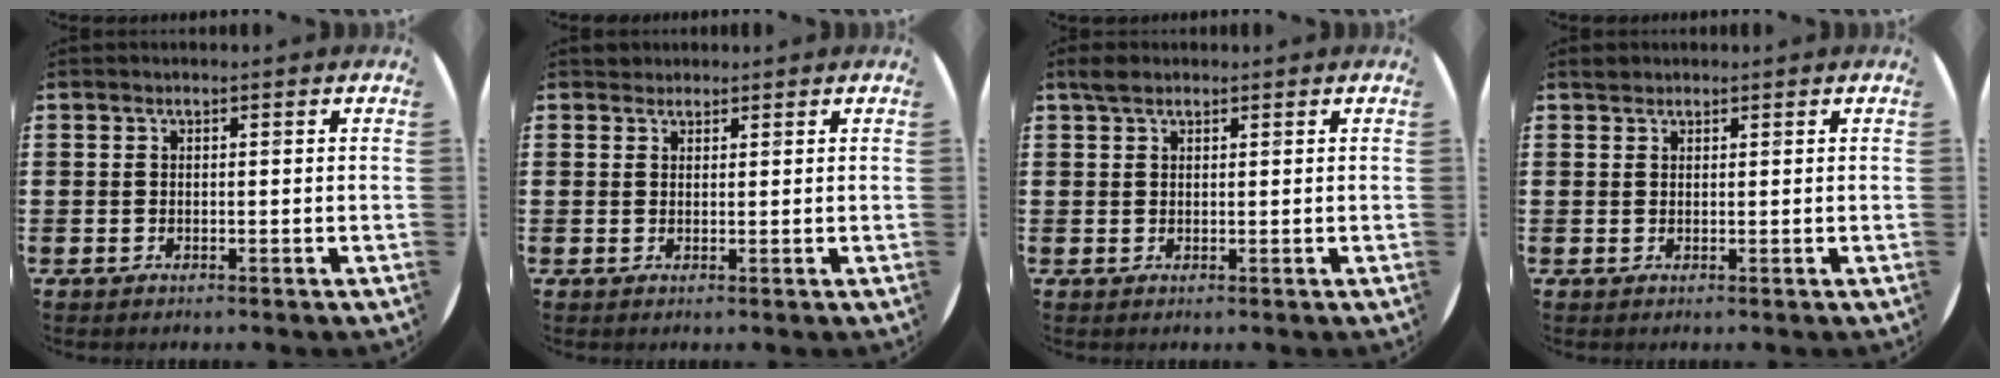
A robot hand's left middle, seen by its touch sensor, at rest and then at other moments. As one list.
[{"total": 1.1, "force": [1.0, 0.4, -0.2], "torque": [0.001, 0.002, 0.022]}, {"total": 1.7, "force": [1.3, 0.8, 0.6], "torque": [-0.006, 0.002, 0.023]}, {"total": 0.9, "force": [0.8, 0.3, 0.0], "torque": [-0.002, 0.001, 0.017]}]